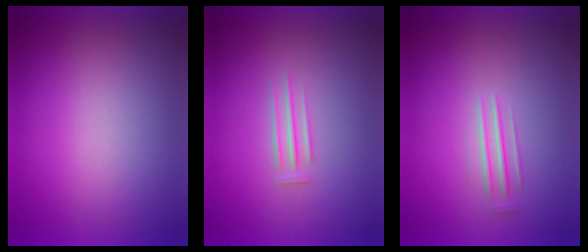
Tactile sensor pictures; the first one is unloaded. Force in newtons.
{"total": 1.9}
{"total": 1.2}